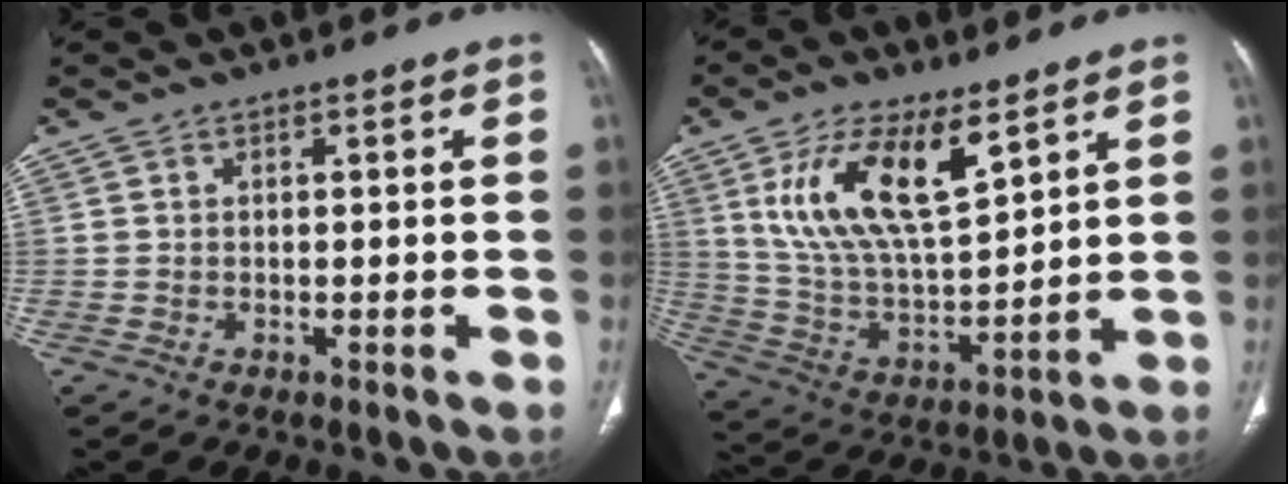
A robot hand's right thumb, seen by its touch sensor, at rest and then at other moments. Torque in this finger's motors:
{"motor_torque": [0.53, 0.78, 0.46, -0.21, 0.25]}